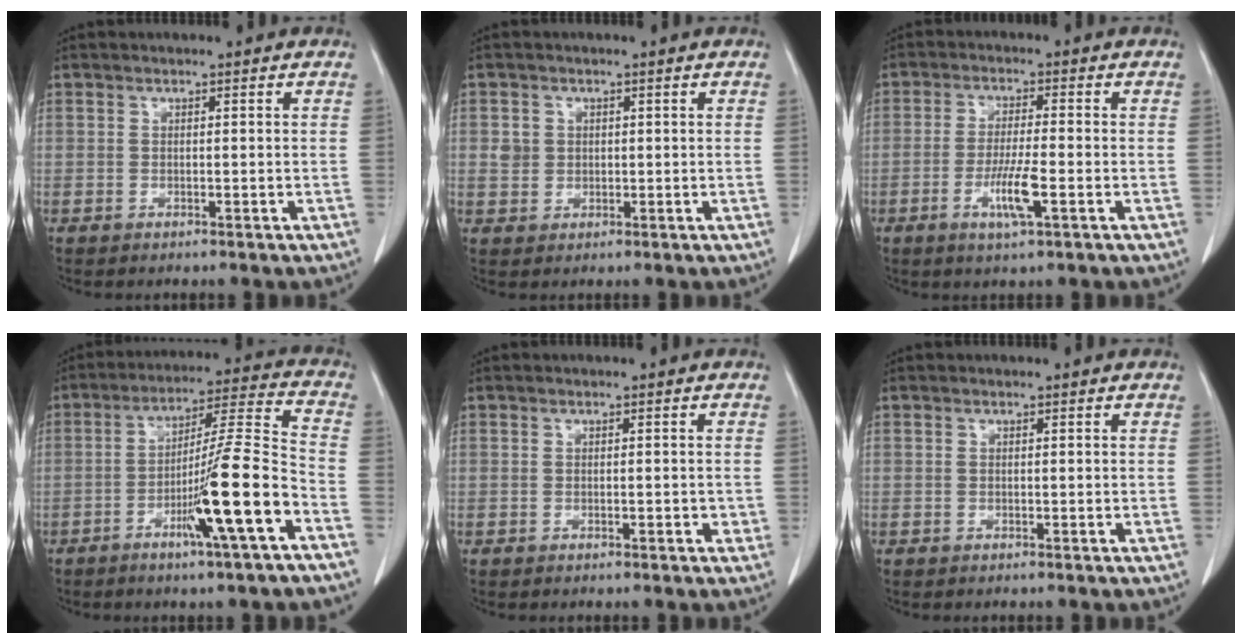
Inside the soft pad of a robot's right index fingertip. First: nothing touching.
{"total": 2.7, "force": [0.6, 2.5, 0.8], "torque": [-0.013, 0.006, 0.015]}
{"total": 6.1, "force": [-2.3, 0.3, 5.7], "torque": [-0.109, -0.010, -0.042]}
{"total": 14.0, "force": [-5.8, -0.9, 12.7], "torque": [-0.214, -0.001, -0.101]}
{"total": 1.1, "force": [-0.2, 0.5, 1.0], "torque": [-0.014, 0.001, -0.002]}
{"total": 0.0}